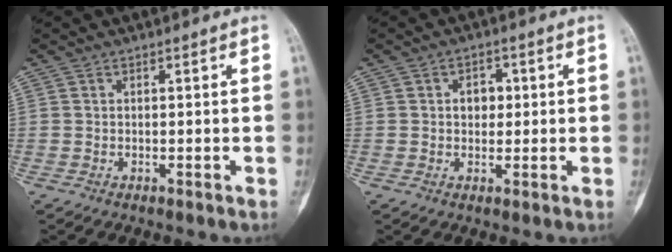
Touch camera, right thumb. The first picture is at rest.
{"total": 3.6, "force": [0.5, 2.8, 2.3], "torque": [-0.011, 0.005, 0.004]}